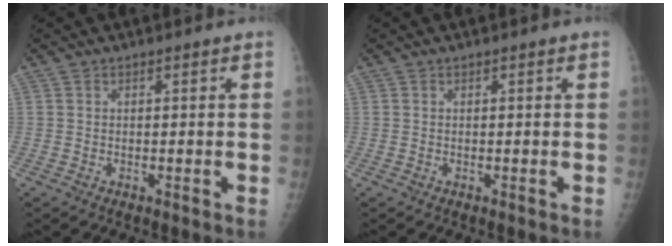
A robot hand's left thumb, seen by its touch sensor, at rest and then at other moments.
{"total": 0.0}